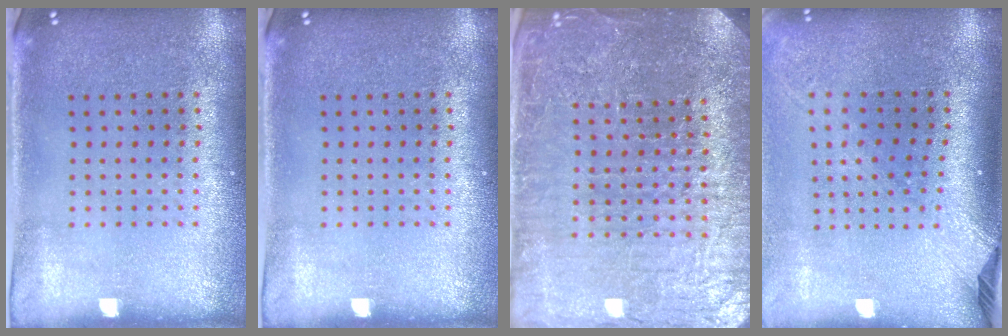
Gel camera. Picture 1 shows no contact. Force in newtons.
{"total": 0.0}
{"total": 5.2, "press": 4.7, "slide": 2.1}
{"total": 2.3, "press": 1.7, "slide": 1.5}